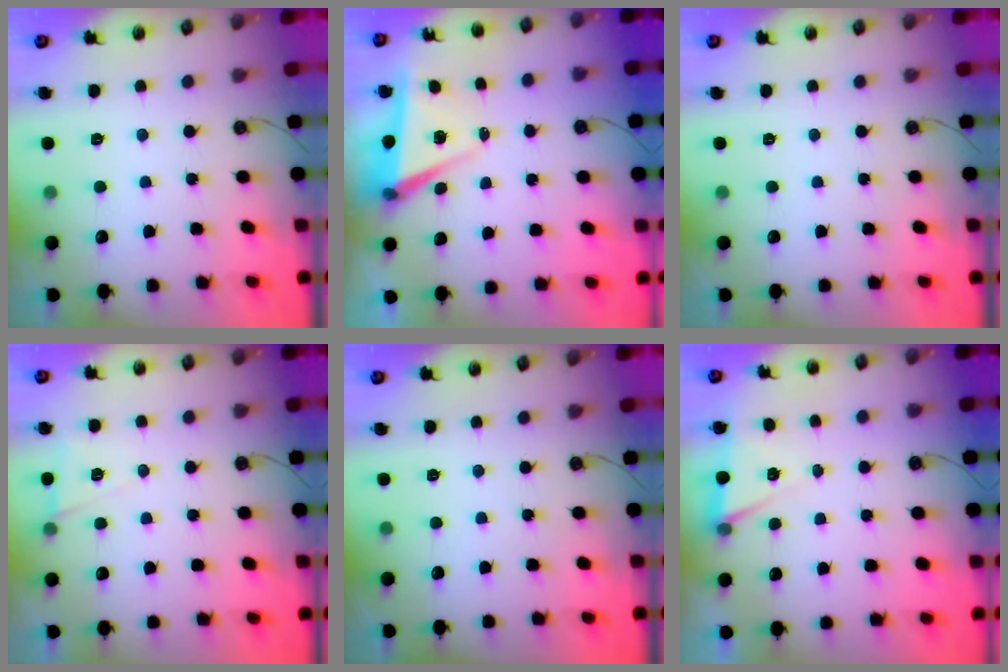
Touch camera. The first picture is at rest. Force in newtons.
{"total": 6.6, "press": 4.9, "slide": 4.5}
{"total": 0.0}
{"total": 6.6, "press": 5.1, "slide": 4.2}
{"total": 0.0}
{"total": 5.2, "press": 2.7, "slide": 4.5}